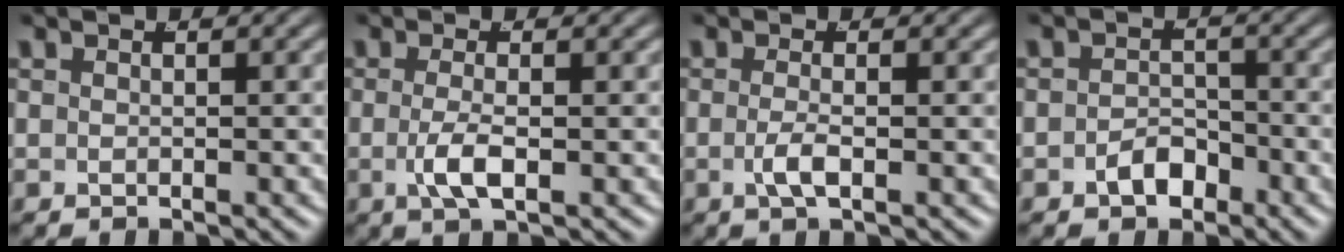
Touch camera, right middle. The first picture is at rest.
{"total": 2.4, "force": [-0.8, 0.2, 2.3], "torque": [-0.048, -0.015, -0.007]}
{"total": 1.7, "force": [-0.8, -0.2, 1.5], "torque": [-0.032, -0.012, -0.010]}
{"total": 2.4, "force": [-1.9, 1.3, 0.8], "torque": [-0.002, -0.005, -0.031]}